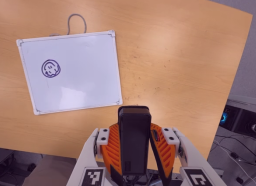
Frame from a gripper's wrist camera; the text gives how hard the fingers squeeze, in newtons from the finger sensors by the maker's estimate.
{"total": 5.6, "left": 4.6, "right": 6.7}